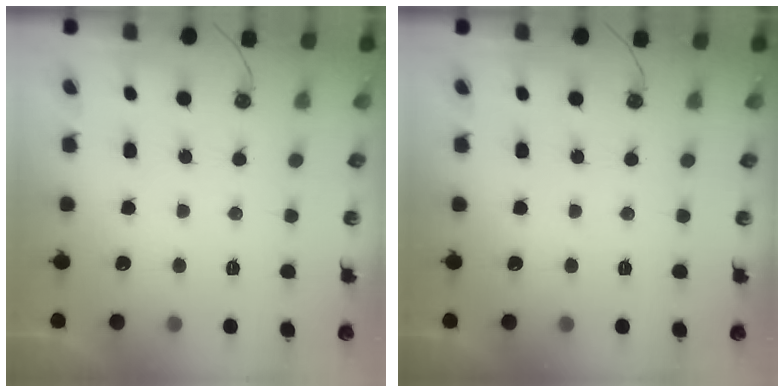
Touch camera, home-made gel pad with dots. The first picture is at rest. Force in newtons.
{"total": 0.0}